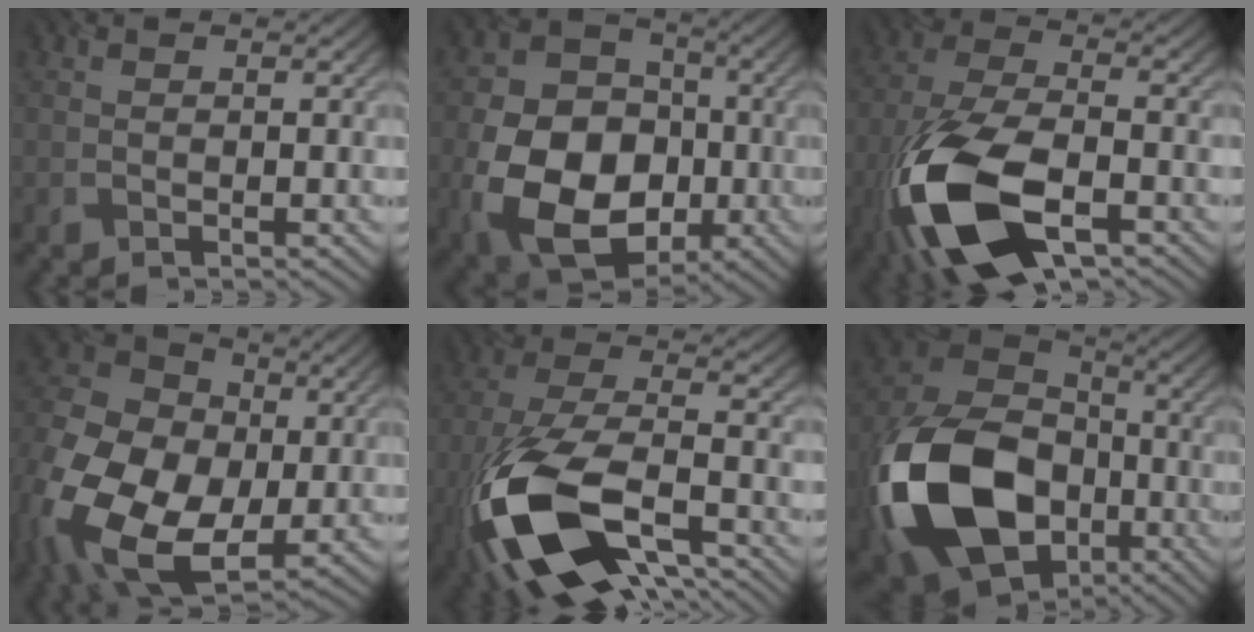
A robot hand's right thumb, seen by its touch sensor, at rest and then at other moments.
{"total": 16.2, "force": [-4.4, 11.9, 10.2], "torque": [-0.215, -0.044, -0.082]}
{"total": 16.9, "force": [-7.5, 8.2, 12.7], "torque": [-0.303, -0.039, -0.149]}
{"total": 20.2, "force": [-4.1, 14.9, 13.1], "torque": [-0.309, -0.033, -0.067]}
{"total": 18.7, "force": [-8.8, 8.6, 14.2], "torque": [-0.323, -0.041, -0.157]}
{"total": 20.6, "force": [-7.2, 14.6, 12.7], "torque": [-0.300, -0.046, -0.137]}